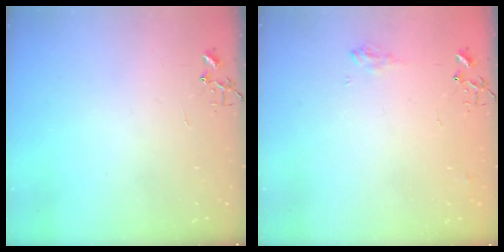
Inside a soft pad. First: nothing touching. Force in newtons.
{"total": 7.7, "press": 7.7, "slide": 0.9}